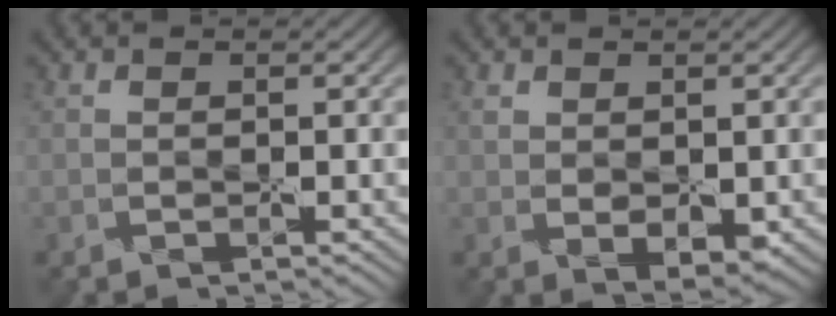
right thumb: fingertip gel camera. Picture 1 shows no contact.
{"total": 3.2, "force": [0.4, 2.0, 2.5], "torque": [-0.047, -0.011, 0.018]}